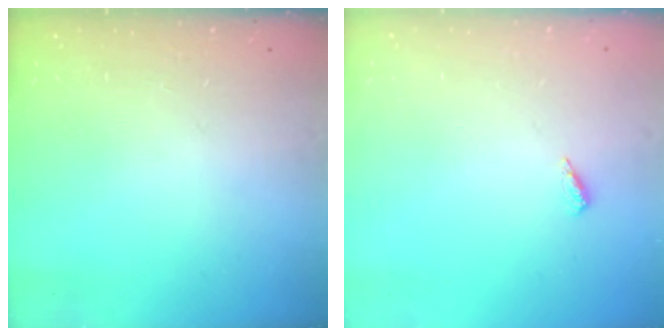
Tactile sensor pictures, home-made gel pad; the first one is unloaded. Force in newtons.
{"total": 2.6, "press": 2.2, "slide": 1.3}